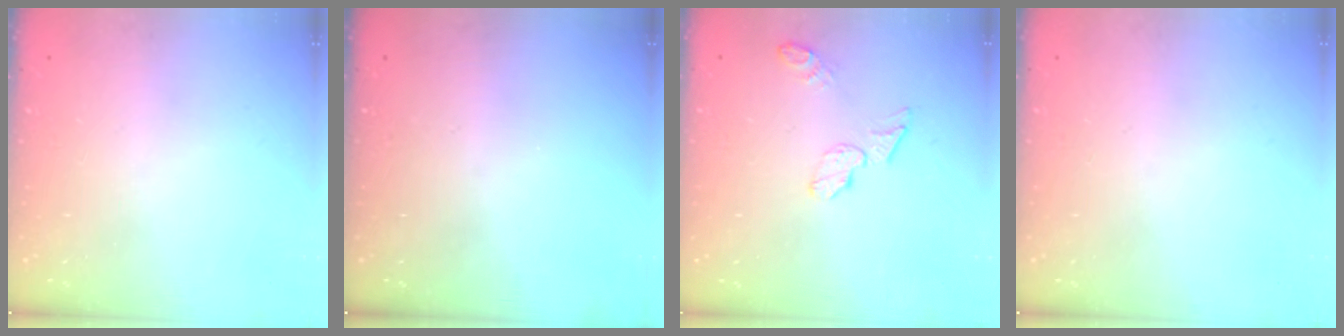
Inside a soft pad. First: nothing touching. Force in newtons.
{"total": 0.0}
{"total": 6.1, "press": 6.1, "slide": 0.3}
{"total": 0.0}